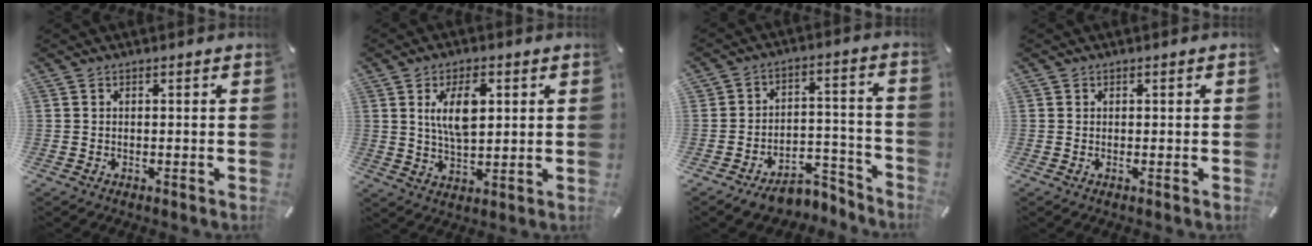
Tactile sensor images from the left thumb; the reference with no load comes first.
{"total": 9.4, "force": [2.9, 4.9, 7.5], "torque": [-0.146, -0.004, 0.043]}
{"total": 8.8, "force": [-6.1, 5.6, 3.0], "torque": [-0.026, 0.047, -0.102]}
{"total": 0.0}